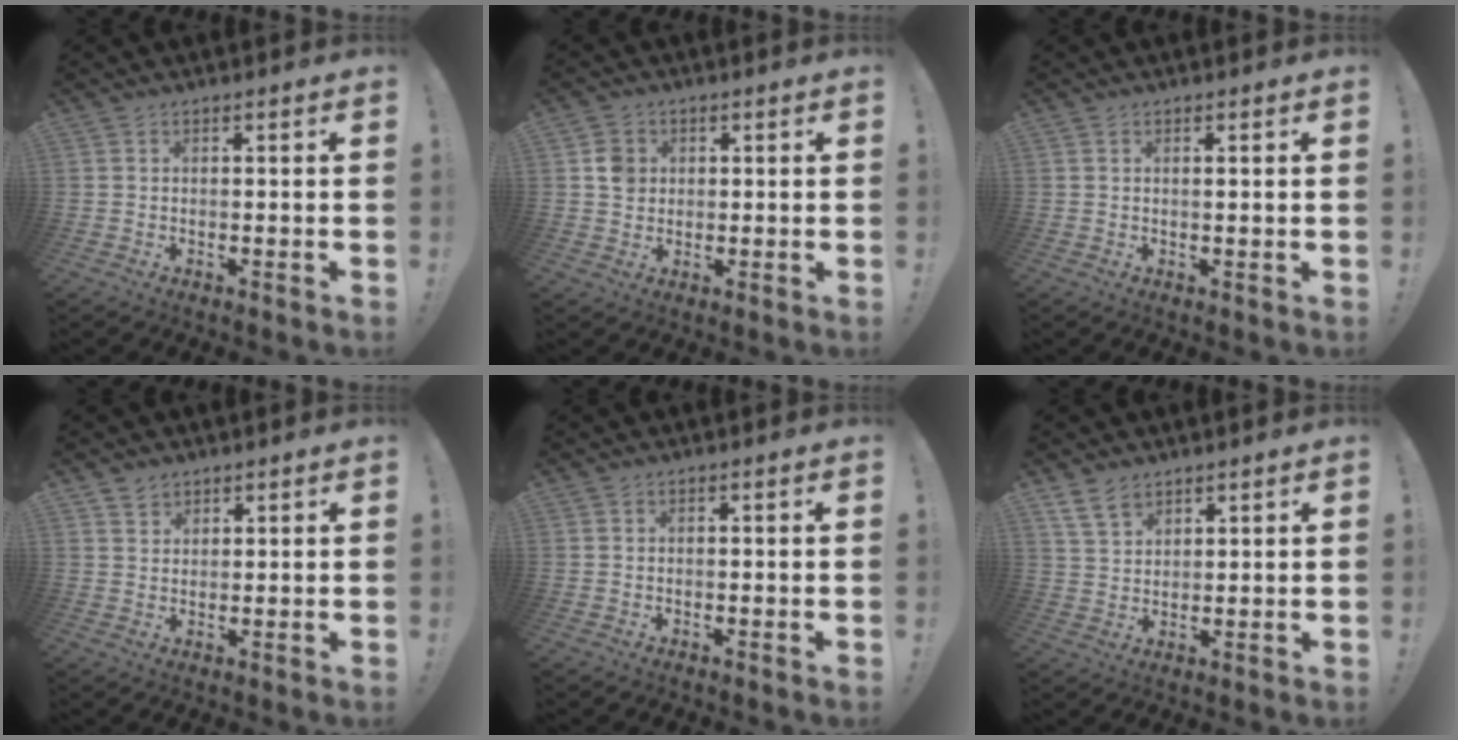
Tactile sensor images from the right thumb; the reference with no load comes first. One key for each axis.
{"total": 4.7, "fx": 0.9, "fy": 4.3, "fz": 1.7, "tx": -0.014, "ty": 0.002, "tz": 0.016}
{"total": 1.1, "fx": 0.5, "fy": -0.3, "fz": 0.9, "tx": -0.004, "ty": -0.007, "tz": 0.005}
{"total": 2.6, "fx": 1.9, "fy": 1.6, "fz": 0.5, "tx": -0.006, "ty": -0.010, "tz": 0.036}
{"total": 0.0}
{"total": 6.8, "fx": 4.7, "fy": 3.8, "fz": 3.0, "tx": -0.056, "ty": -0.016, "tz": 0.092}